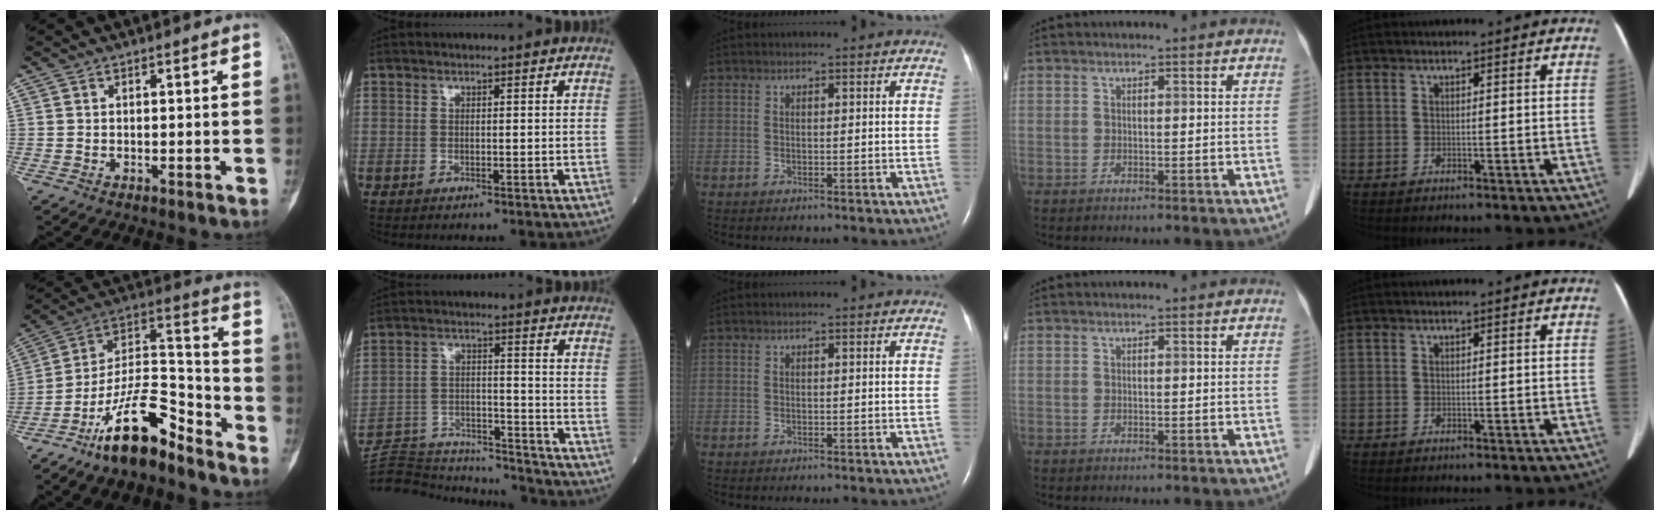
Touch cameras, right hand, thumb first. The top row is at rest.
{"thumb": {"total": 16.3, "force": [-11.5, 5.6, 10.2], "torque": [-0.168, 0.096, -0.209]}, "index": {"total": 18.4, "force": [-17.9, 1.9, 3.8], "torque": [-0.089, 0.010, -0.269]}}